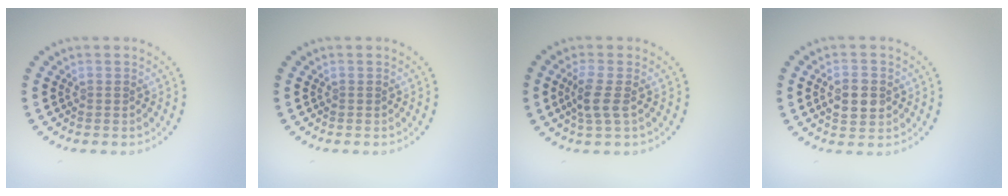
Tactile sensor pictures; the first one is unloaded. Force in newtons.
{"total": 0.0}
{"total": 2.4, "press": 2.1, "slide": 1.1}
{"total": 2.8, "press": 2.8, "slide": 0.1}